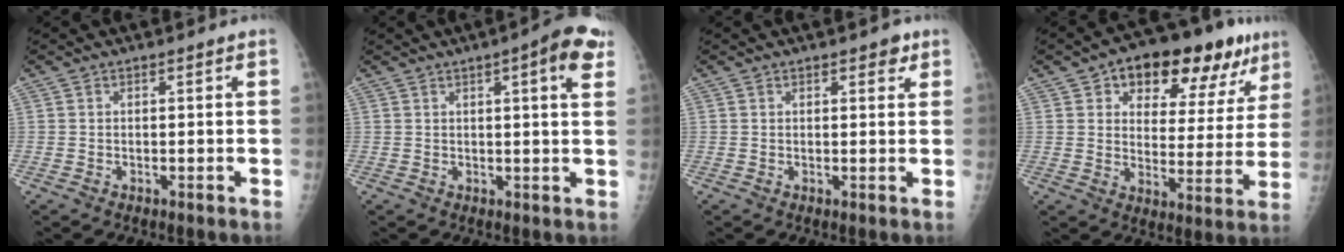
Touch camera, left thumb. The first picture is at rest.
{"total": 8.1, "force": [3.8, 1.4, 7.1], "torque": [-0.083, -0.005, 0.041]}
{"total": 2.1, "force": [1.3, 1.1, 1.1], "torque": [0.003, -0.005, 0.014]}
{"total": 19.8, "force": [10.9, 10.6, 12.7], "torque": [-0.114, -0.011, 0.155]}